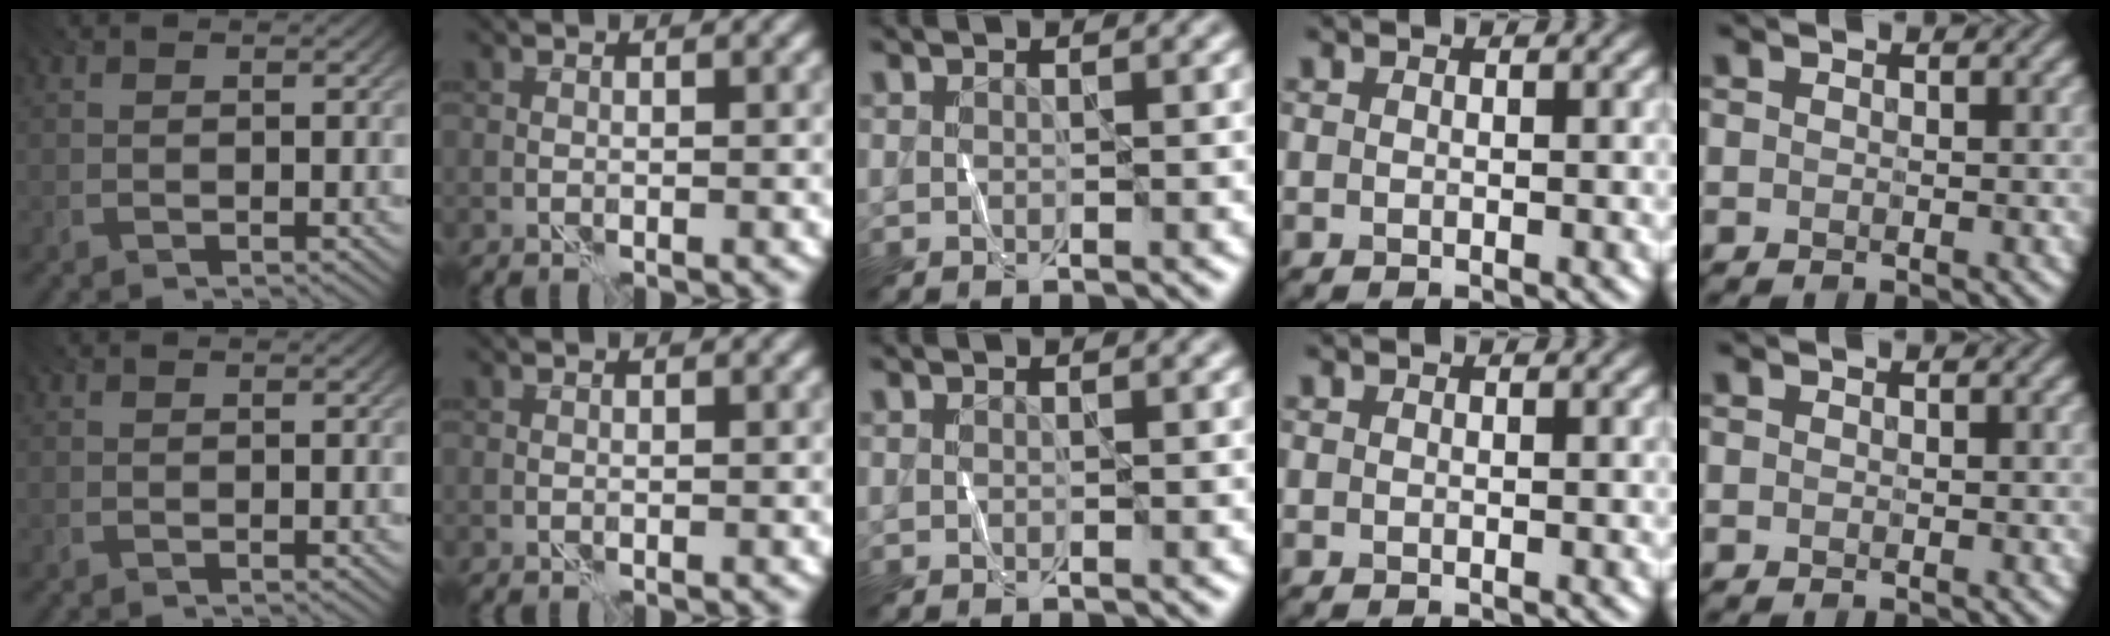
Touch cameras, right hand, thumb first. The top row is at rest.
{}